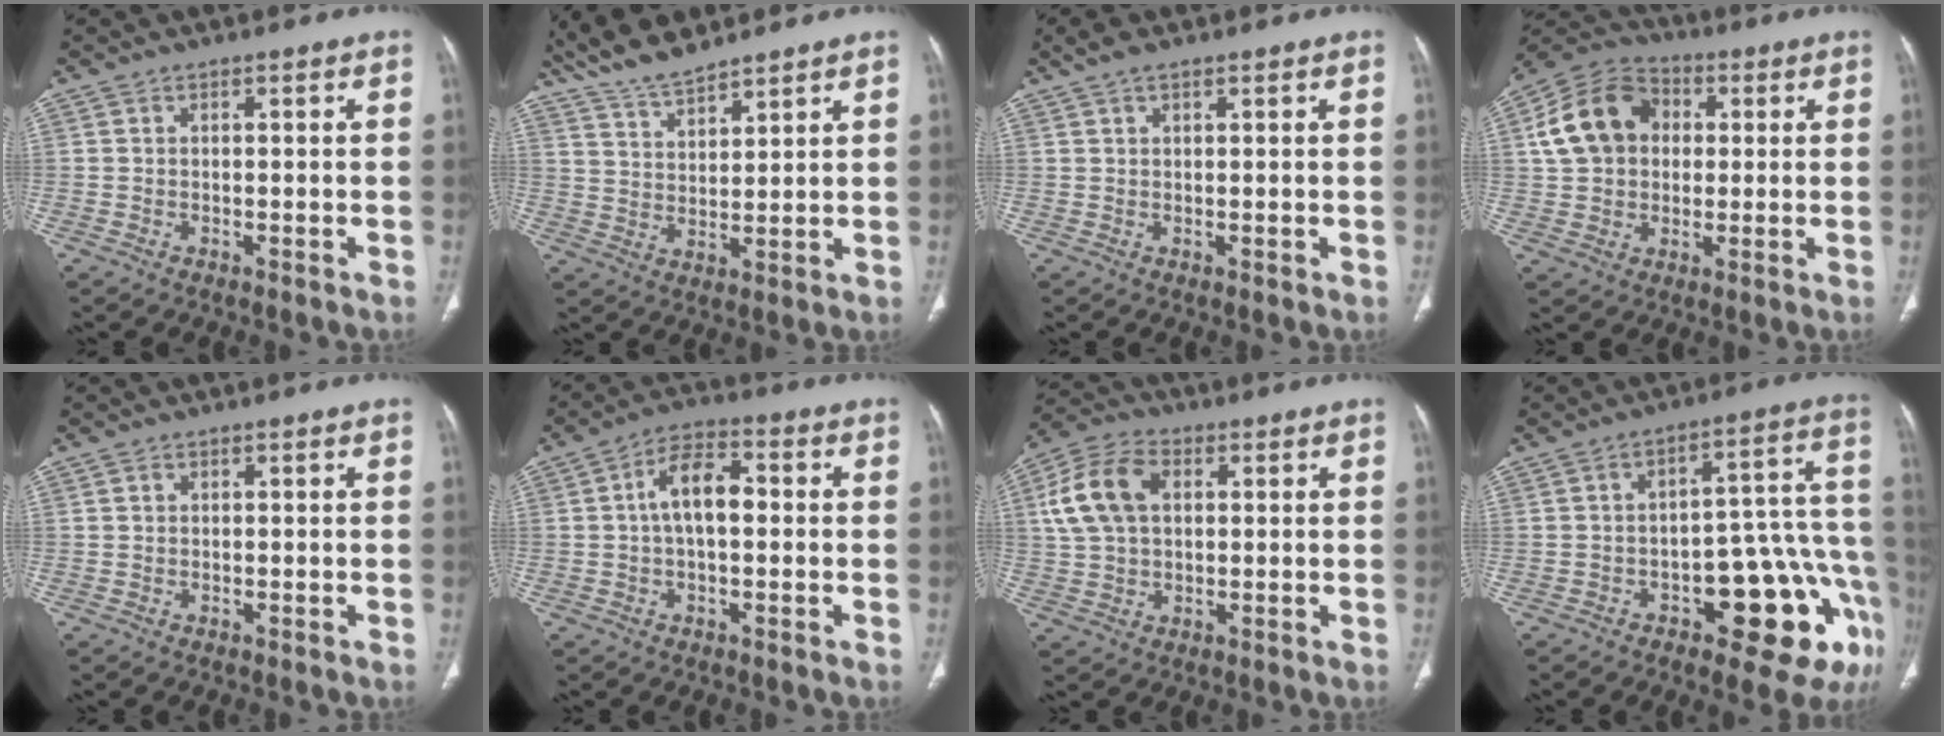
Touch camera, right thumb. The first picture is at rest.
{"total": 9.0, "force": [8.0, 1.8, 3.6], "torque": [-0.062, -0.033, 0.161]}
{"total": 3.0, "force": [1.9, 1.2, 1.8], "torque": [-0.037, 0.006, 0.036]}
{"total": 14.1, "force": [2.2, 11.2, 8.2], "torque": [-0.134, 0.020, 0.031]}
{"total": 0.7, "force": [0.3, 0.6, 0.3], "torque": [-0.002, 0.001, 0.005]}
{"total": 8.3, "force": [0.4, 4.4, 6.9], "torque": [-0.116, 0.025, -0.002]}
{"total": 11.7, "force": [2.7, 7.8, 8.3], "torque": [-0.160, 0.019, 0.046]}
{"total": 18.4, "force": [-8.1, 7.6, 14.6], "torque": [-0.105, 0.073, -0.095]}